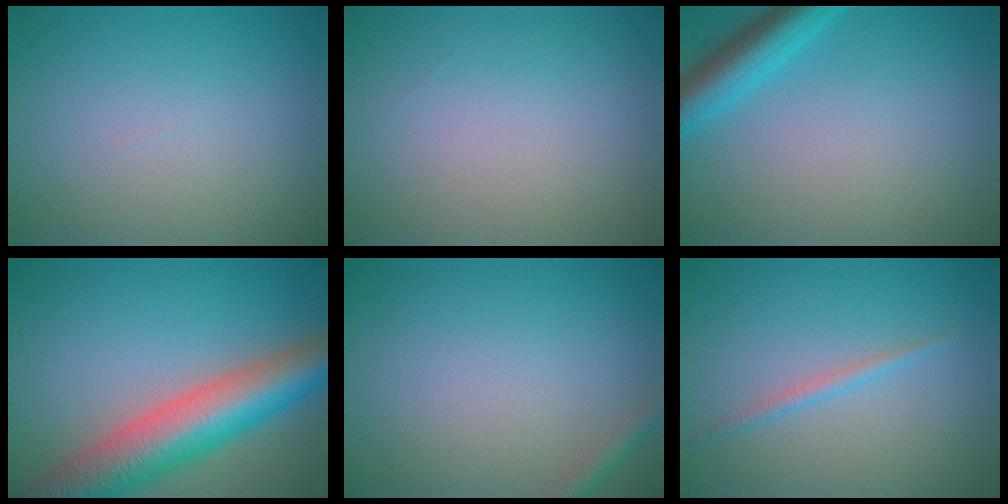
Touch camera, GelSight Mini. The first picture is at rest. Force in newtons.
{"total": 0.0}
{"total": 4.1, "press": 4.1, "slide": 0.4}
{"total": 10.2, "press": 10.2, "slide": 0.5}
{"total": 1.5, "press": 1.5, "slide": 0.0}
{"total": 1.0, "press": 1.0, "slide": 0.0}